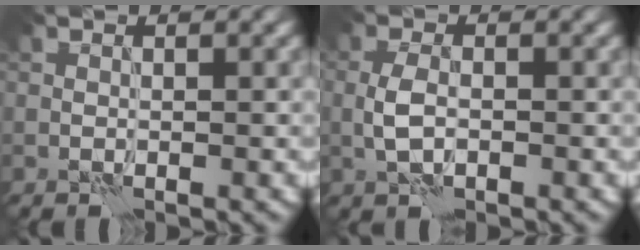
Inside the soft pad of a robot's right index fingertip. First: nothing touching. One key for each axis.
{"total": 2.2, "fx": -0.3, "fy": 1.2, "fz": 1.9, "tx": -0.044, "ty": 0.000, "tz": -0.010}